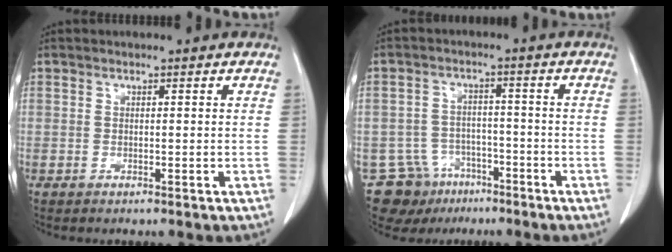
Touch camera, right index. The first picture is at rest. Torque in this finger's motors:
{"motor_torque": [-0.26, 0.01, -0.56, -0.21]}